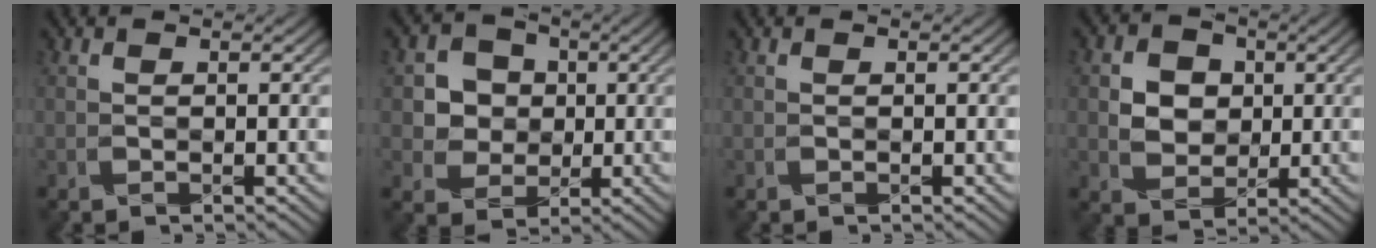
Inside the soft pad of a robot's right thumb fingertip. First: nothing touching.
{"total": 4.9, "force": [0.6, 4.7, 1.1], "torque": [-0.036, 0.000, 0.001]}
{"total": 0.0}
{"total": 4.6, "force": [0.6, 4.1, 2.0], "torque": [-0.050, 0.000, 0.006]}